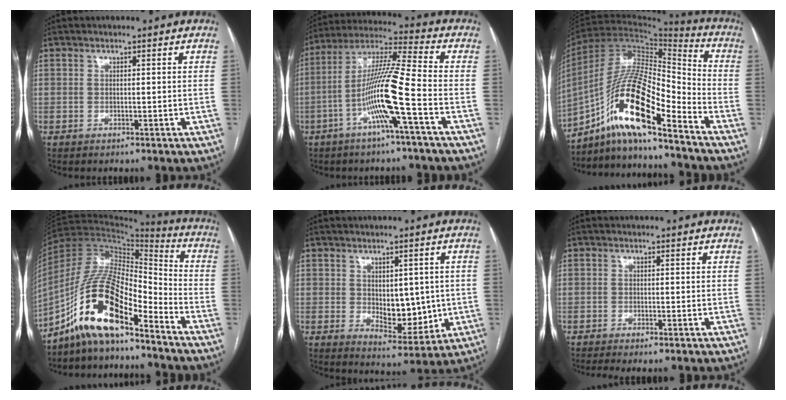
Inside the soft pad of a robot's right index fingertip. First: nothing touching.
{"total": 13.0, "force": [-4.5, -0.9, 12.1], "torque": [-0.235, 0.009, -0.091]}
{"total": 16.8, "force": [-10.0, 2.9, 13.2], "torque": [-0.250, 0.017, -0.175]}
{"total": 15.1, "force": [-9.8, 4.1, 10.7], "torque": [-0.210, 0.028, -0.178]}
{"total": 7.6, "force": [0.1, 3.9, 6.5], "torque": [-0.088, -0.004, 0.019]}
{"total": 2.2, "force": [-1.7, 0.0, 1.4], "torque": [-0.020, -0.003, -0.028]}